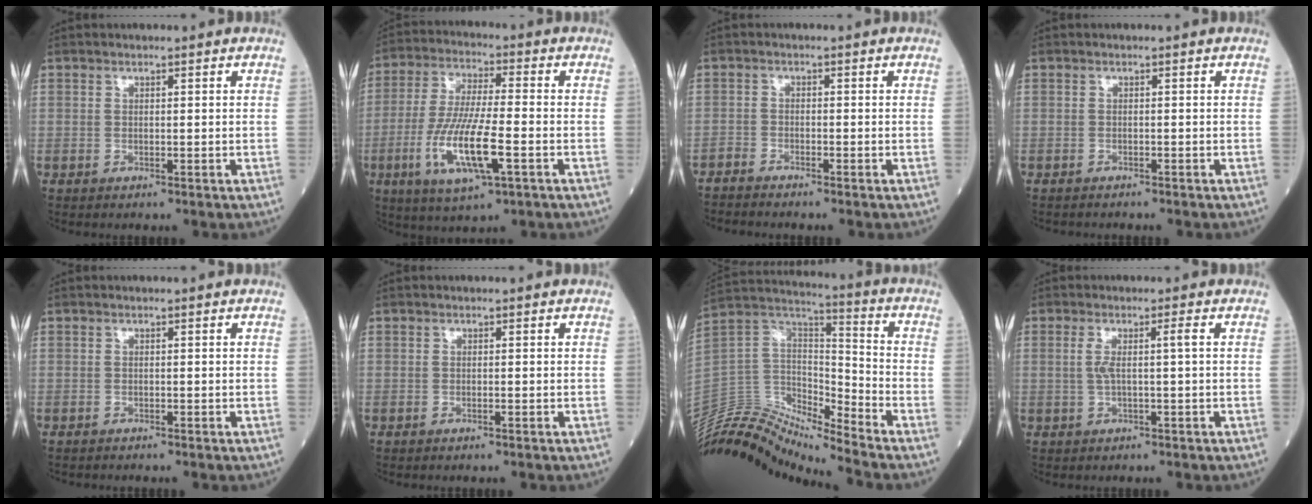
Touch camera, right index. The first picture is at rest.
{"total": 12.5, "force": [-4.0, 1.9, 11.7], "torque": [-0.236, -0.017, -0.074]}
{"total": 2.6, "force": [-2.5, -0.2, 0.3], "torque": [0.001, -0.006, -0.048]}
{"total": 2.0, "force": [-1.8, 0.4, 0.5], "torque": [-0.013, -0.003, -0.025]}
{"total": 0.9, "force": [-0.8, 0.1, 0.2], "torque": [-0.005, -0.002, -0.013]}
{"total": 0.0}
{"total": 15.4, "force": [-14.9, 1.8, 3.6], "torque": [-0.072, 0.076, -0.277]}
{"total": 2.8, "force": [0.2, -0.3, 2.7], "torque": [-0.057, 0.006, 0.005]}